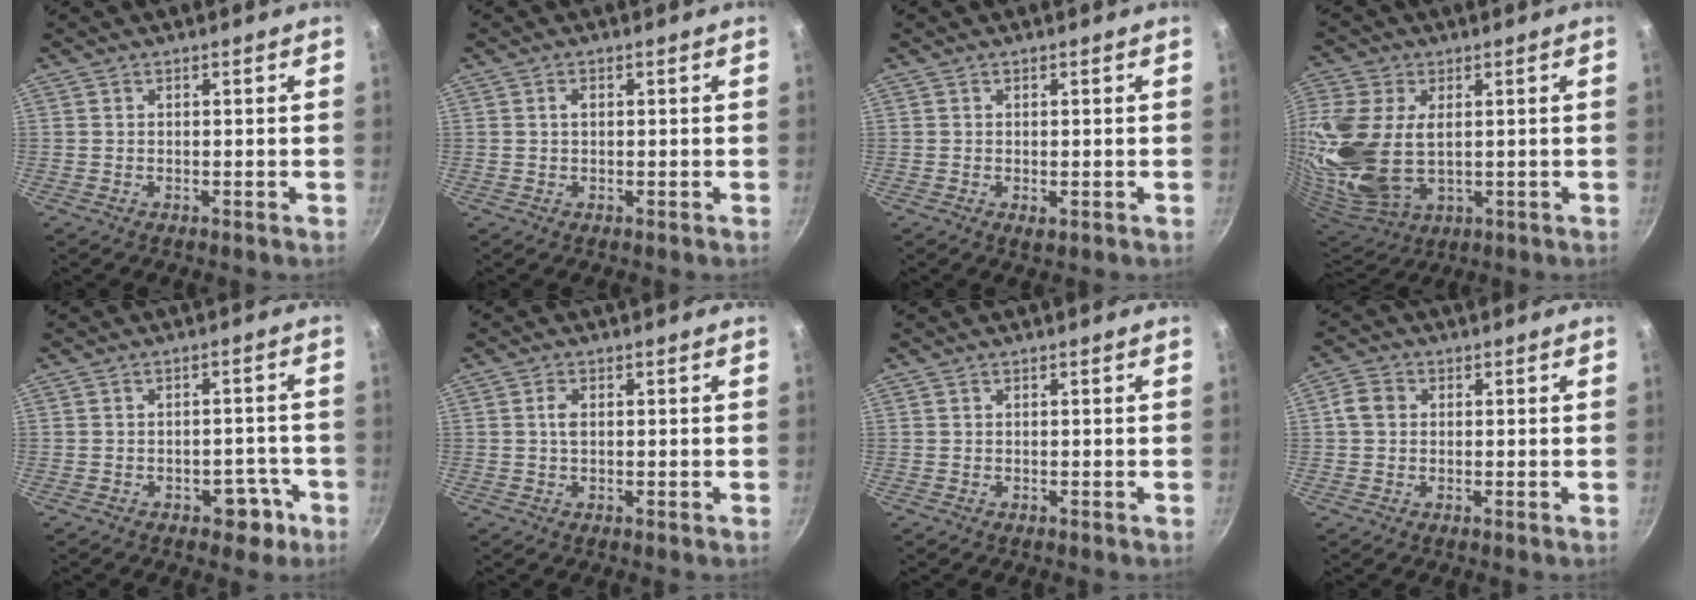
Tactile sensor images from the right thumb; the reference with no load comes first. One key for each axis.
{"total": 1.0, "fx": 0.2, "fy": 0.6, "fz": 0.8, "tx": -0.014, "ty": -0.001, "tz": 0.003}
{"total": 1.1, "fx": -0.3, "fy": 0.6, "fz": 0.9, "tx": -0.014, "ty": -0.003, "tz": -0.001}
{"total": 22.9, "fx": 0.9, "fy": 14.2, "fz": 17.9, "tx": -0.438, "ty": -0.021, "tz": 0.034}
{"total": 5.0, "fx": -2.8, "fy": 3.2, "fz": 2.7, "tx": -0.009, "ty": 0.031, "tz": -0.033}
{"total": 1.9, "fx": 0.2, "fy": 1.0, "fz": 1.6, "tx": -0.033, "ty": 0.001, "tz": 0.001}
{"total": 0.0}
{"total": 3.8, "fx": 0.4, "fy": 3.1, "fz": 2.1, "tx": -0.036, "ty": 0.009, "tz": 0.003}